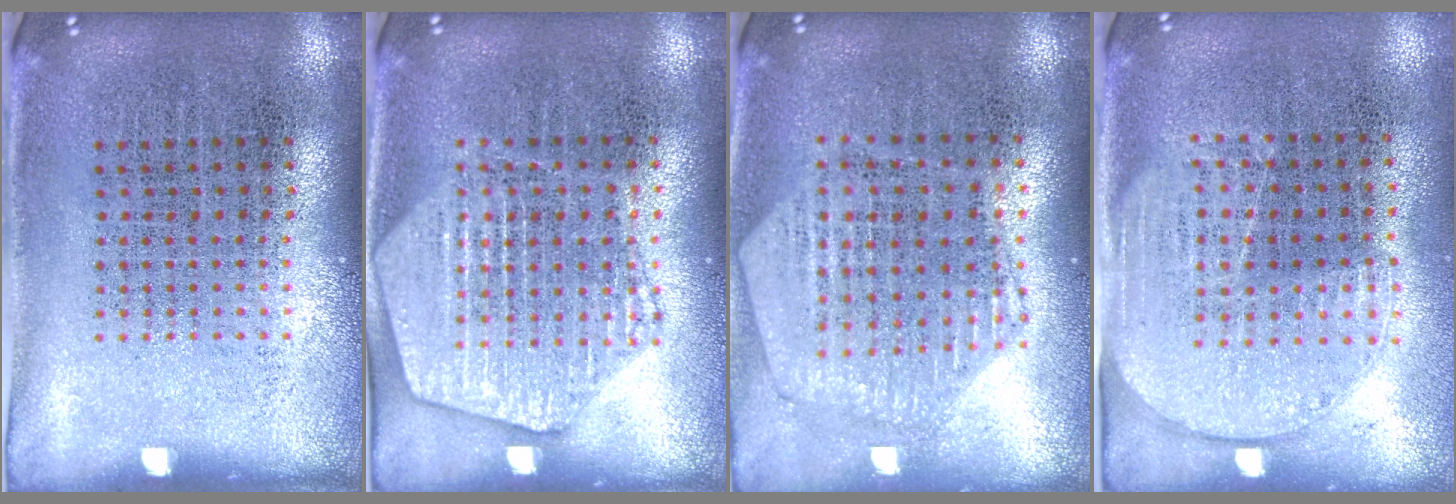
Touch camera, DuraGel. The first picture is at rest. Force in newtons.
{"total": 1.9, "press": 1.9, "slide": 0.3}
{"total": 1.1, "press": 1.1, "slide": 0.1}
{"total": 1.6, "press": 1.4, "slide": 0.8}